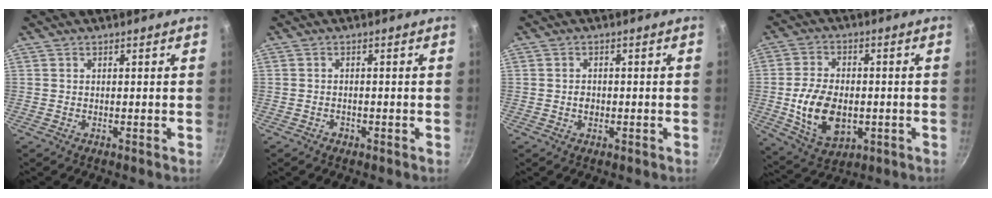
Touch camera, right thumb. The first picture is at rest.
{"total": 1.1, "force": [-0.7, 0.8, 0.4], "torque": [-0.007, 0.007, -0.010]}
{"total": 1.9, "force": [-0.4, 1.5, 1.1], "torque": [-0.013, 0.007, -0.007]}
{"total": 13.3, "force": [-2.0, 8.6, 10.0], "torque": [-0.169, 0.003, -0.025]}